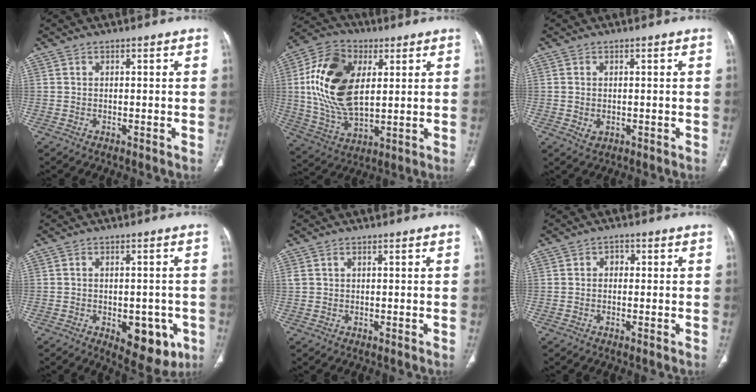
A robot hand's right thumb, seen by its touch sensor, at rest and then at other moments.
{"total": 19.6, "force": [4.0, 11.4, 15.4], "torque": [-0.286, -0.008, 0.075]}
{"total": 2.2, "force": [-0.2, 1.6, 1.4], "torque": [-0.026, -0.003, 0.003]}
{"total": 10.8, "force": [-4.0, 5.9, 8.2], "torque": [-0.071, 0.008, -0.039]}
{"total": 1.1, "force": [0.5, 0.7, 0.7], "torque": [-0.018, 0.009, 0.015]}
{"total": 1.7, "force": [0.0, 1.3, 1.0], "torque": [-0.005, 0.006, -0.006]}